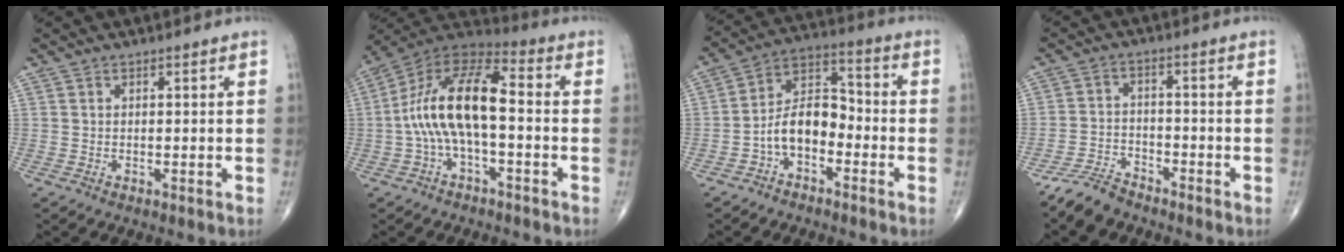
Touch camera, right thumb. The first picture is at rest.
{"total": 15.2, "force": [-1.5, 6.5, 13.7], "torque": [-0.265, 0.051, -0.038]}
{"total": 9.7, "force": [-3.5, 5.9, 6.9], "torque": [-0.106, 0.051, -0.075]}
{"total": 5.6, "force": [-5.0, 2.1, 1.5], "torque": [-0.030, 0.018, -0.101]}